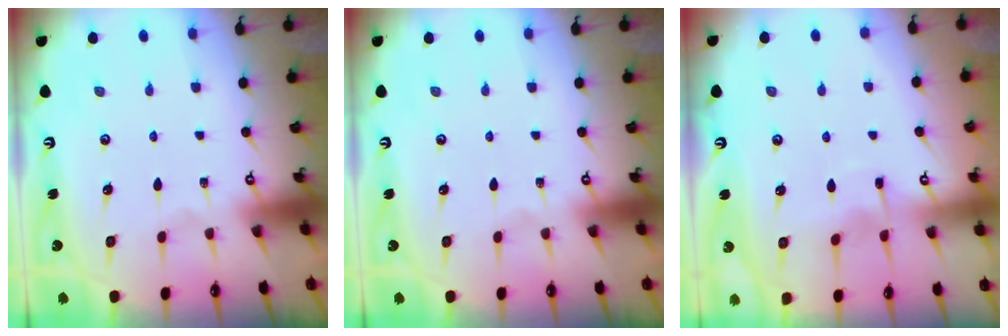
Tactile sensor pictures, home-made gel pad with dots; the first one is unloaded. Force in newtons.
{"total": 0.0}
{"total": 2.9, "press": 2.9, "slide": 0.4}